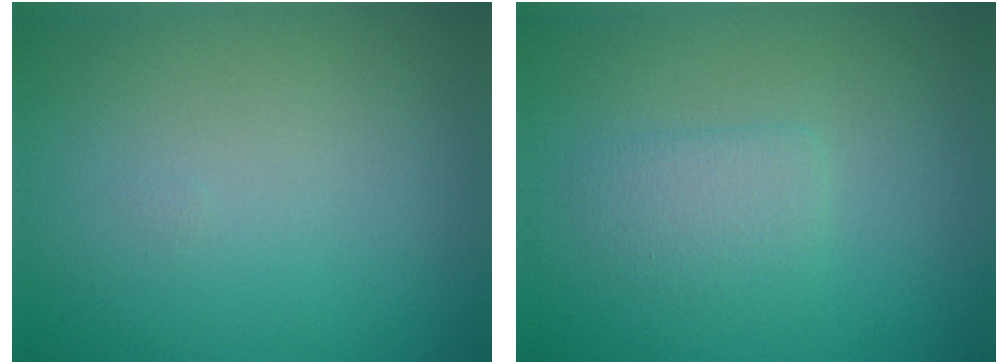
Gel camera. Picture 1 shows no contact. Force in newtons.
{"total": 1.8, "press": 1.8, "slide": 0.1}